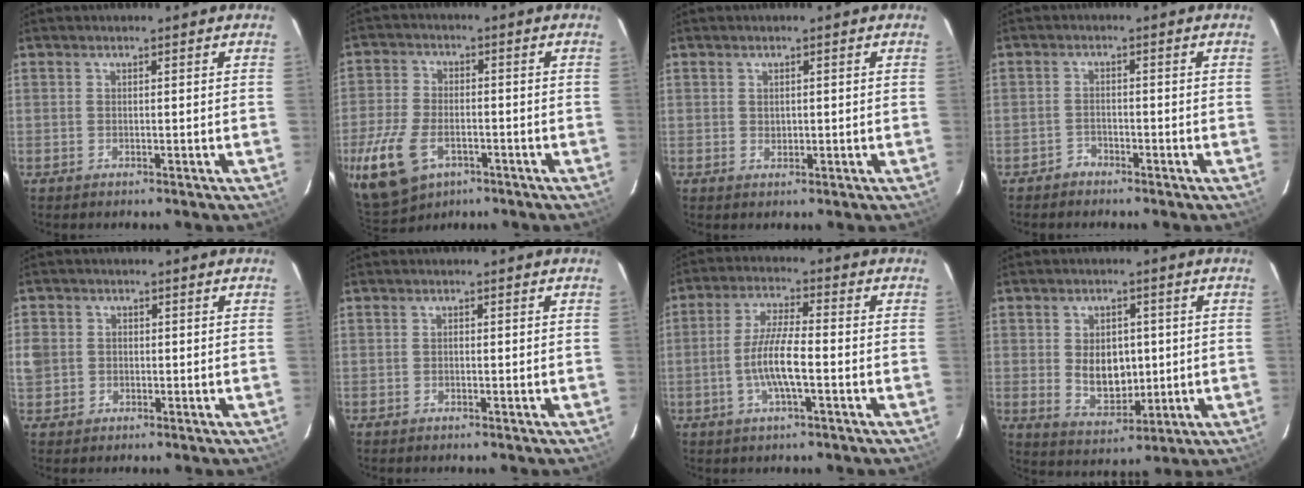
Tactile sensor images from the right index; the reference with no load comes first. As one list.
[{"total": 14.7, "force": [-6.8, 9.0, 9.4], "torque": [-0.235, -0.023, -0.117]}, {"total": 1.0, "force": [0.3, 0.9, 0.3], "torque": [-0.003, 0.001, 0.007]}, {"total": 1.9, "force": [-1.6, 0.9, -0.1], "torque": [0.001, 0.005, -0.031]}, {"total": 4.9, "force": [-0.7, 4.6, 1.7], "torque": [-0.044, 0.005, -0.011]}, {"total": 0.0}, {"total": 7.8, "force": [-2.2, 1.2, 7.4], "torque": [-0.149, 0.000, -0.043]}, {"total": 8.1, "force": [0.3, 5.6, 5.9], "torque": [-0.108, -0.004, 0.020]}]